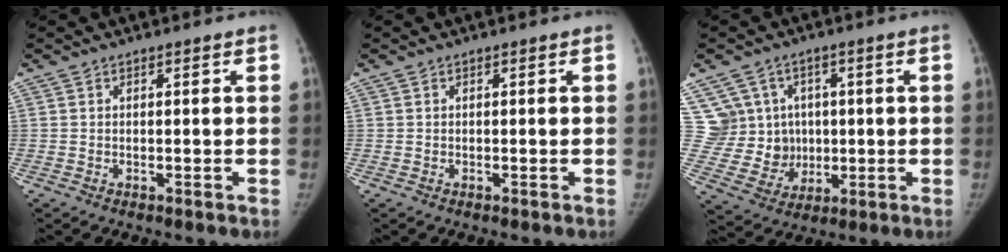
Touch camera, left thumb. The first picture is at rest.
{"total": 0.0}
{"total": 11.0, "force": [2.6, 10.3, 2.9], "torque": [-0.013, 0.006, 0.065]}